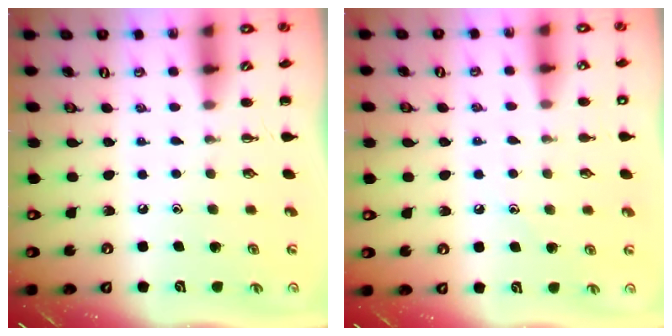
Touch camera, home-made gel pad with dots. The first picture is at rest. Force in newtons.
{"total": 7.0, "press": 6.7, "slide": 1.9}